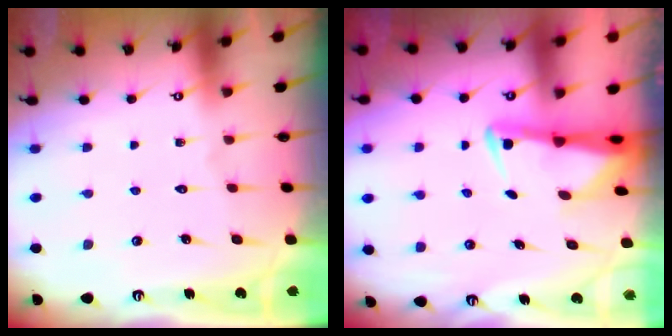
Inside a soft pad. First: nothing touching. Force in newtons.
{"total": 3.2, "press": 3.1, "slide": 0.7}